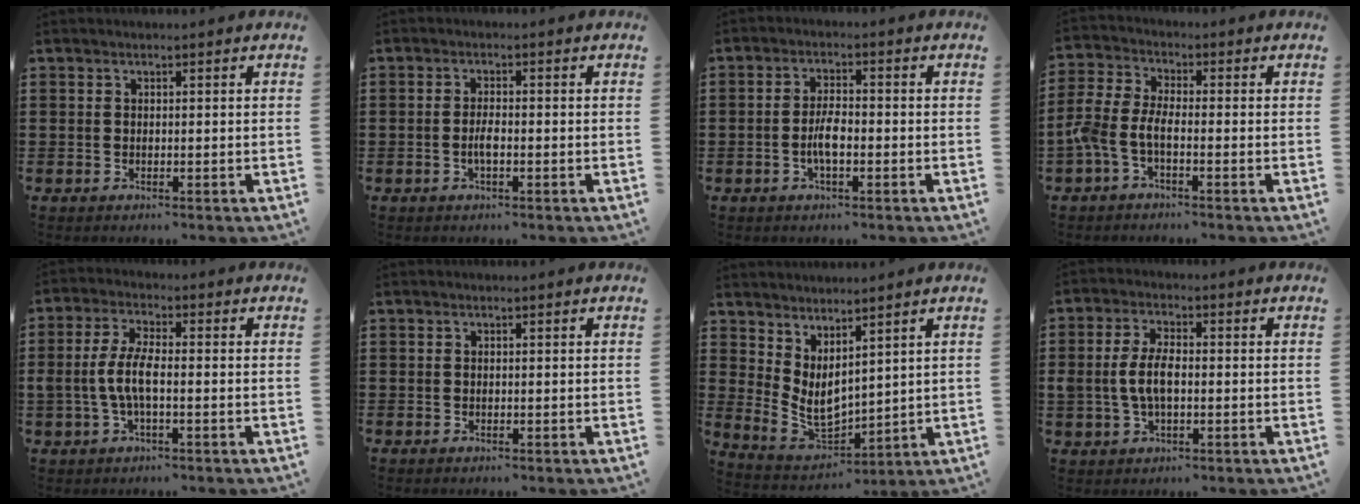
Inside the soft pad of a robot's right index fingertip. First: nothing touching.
{"total": 2.3, "force": [-0.7, 0.6, 2.1], "torque": [-0.046, -0.002, -0.015]}
{"total": 4.1, "force": [-1.0, 1.4, 3.7], "torque": [-0.079, 0.000, -0.023]}
{"total": 4.7, "force": [-2.3, 1.5, 3.8], "torque": [-0.108, -0.010, -0.052]}
{"total": 5.6, "force": [-1.2, 1.9, 5.1], "torque": [-0.125, -0.005, -0.033]}
{"total": 0.0}
{"total": 5.5, "force": [2.2, 3.2, 3.8], "torque": [-0.095, -0.015, 0.044]}
{"total": 5.6, "force": [-0.5, 2.8, 4.8], "torque": [-0.117, -0.001, -0.017]}